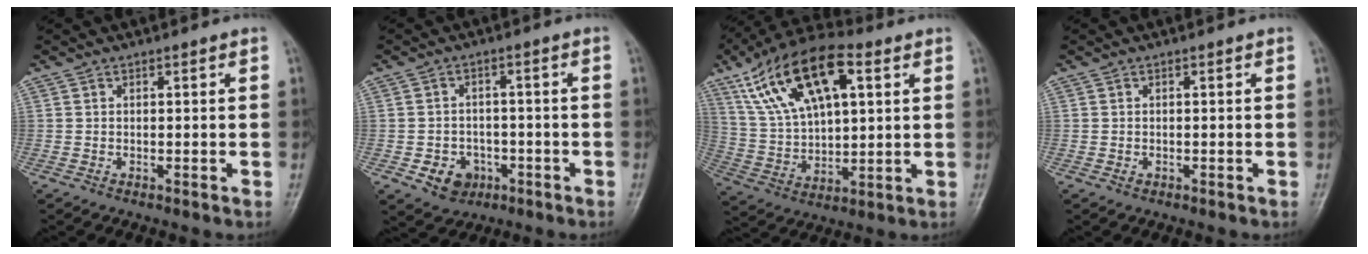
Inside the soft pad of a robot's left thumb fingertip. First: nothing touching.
{"total": 6.2, "force": [-2.4, 5.1, 2.5], "torque": [-0.016, 0.017, -0.030]}
{"total": 19.7, "force": [8.5, 9.4, 15.2], "torque": [-0.262, -0.002, 0.154]}
{"total": 0.7, "force": [-0.3, 0.6, 0.3], "torque": [-0.002, 0.001, -0.003]}